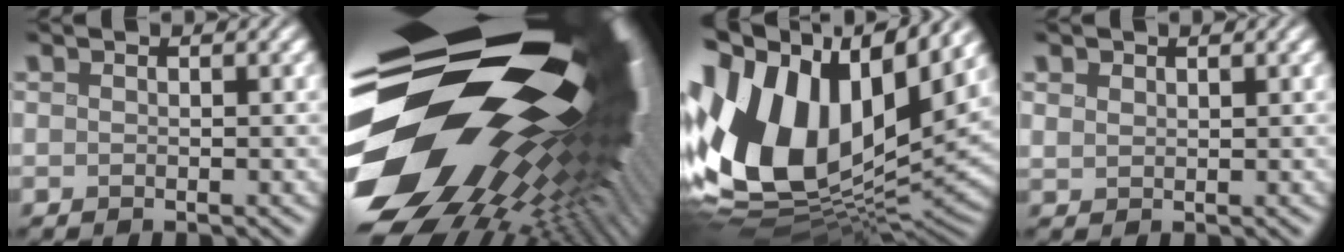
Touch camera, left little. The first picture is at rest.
{"total": 21.9, "force": [0.4, 12.9, 17.6], "torque": [-0.307, -0.027, 0.018]}
{"total": 18.2, "force": [4.4, 10.9, 14.0], "torque": [-0.295, 0.015, 0.073]}
{"total": 1.4, "force": [1.0, 0.8, 0.6], "torque": [-0.009, 0.001, 0.018]}